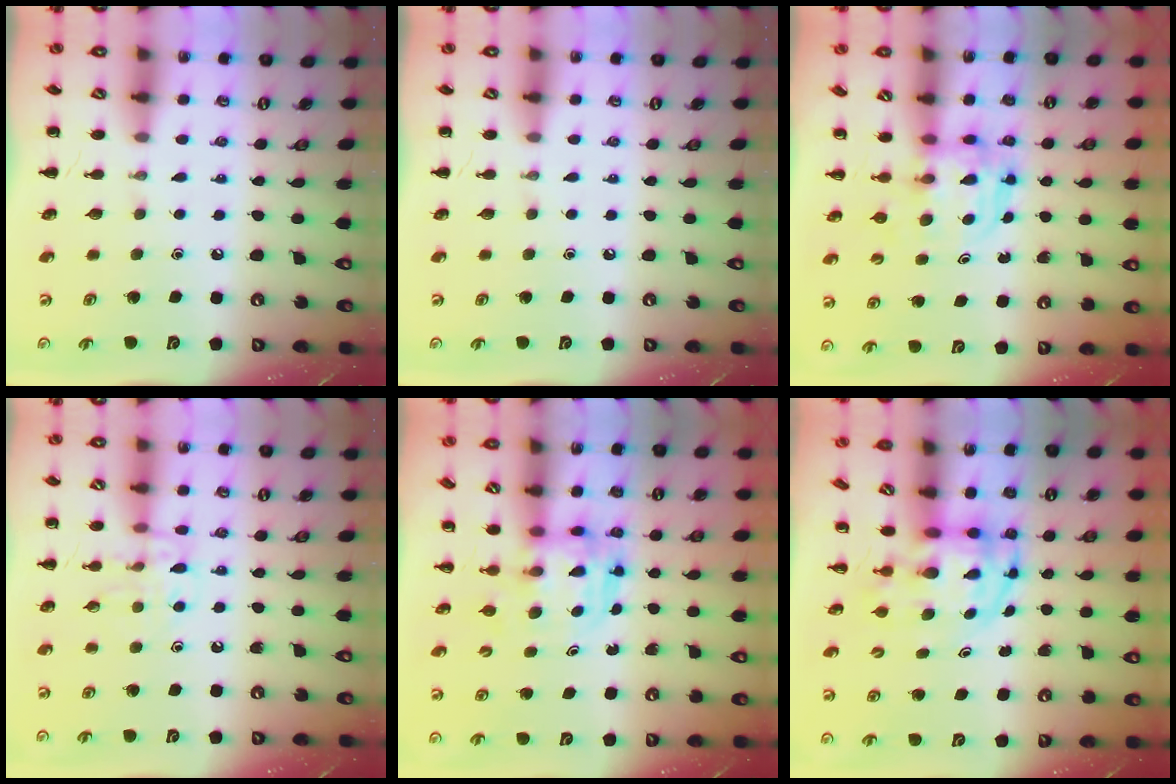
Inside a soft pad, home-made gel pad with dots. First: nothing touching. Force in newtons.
{"total": 0.0}
{"total": 3.8, "press": 3.8, "slide": 0.3}
{"total": 9.8, "press": 9.8, "slide": 1.2}
{"total": 3.8, "press": 3.8, "slide": 0.2}
{"total": 3.9, "press": 3.9, "slide": 0.7}